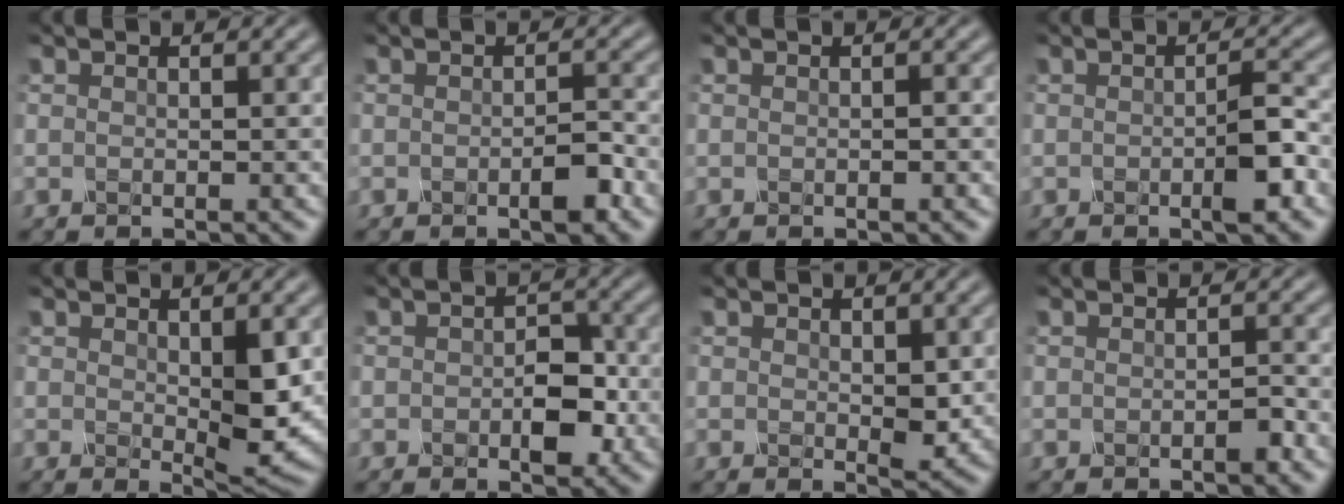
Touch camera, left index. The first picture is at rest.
{"total": 2.0, "force": [-1.0, 0.4, 1.6], "torque": [-0.032, 0.005, -0.018]}
{"total": 1.0, "force": [-0.3, 0.5, 0.8], "torque": [0.002, 0.007, -0.009]}
{"total": 2.5, "force": [-0.9, 0.4, 2.3], "torque": [-0.043, 0.005, -0.017]}
{"total": 3.8, "force": [0.1, 1.1, 3.6], "torque": [-0.067, -0.007, 0.005]}
{"total": 2.9, "force": [-0.8, 1.6, 2.3], "torque": [-0.038, 0.005, -0.013]}
{"total": 1.8, "force": [0.1, 0.8, 1.6], "torque": [-0.028, -0.002, 0.006]}
{"total": 1.2, "force": [-0.8, 0.1, 0.8], "torque": [-0.017, 0.005, -0.013]}